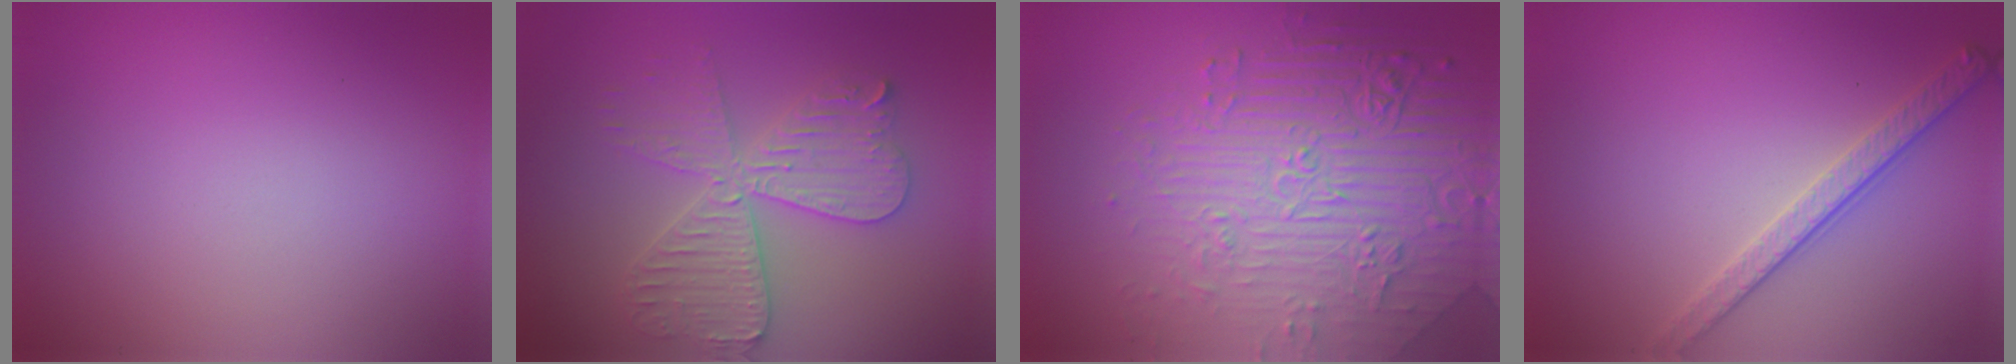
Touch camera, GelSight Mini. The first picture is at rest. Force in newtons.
{"total": 5.7, "press": 5.6, "slide": 0.7}
{"total": 8.5, "press": 5.9, "slide": 6.1}
{"total": 2.8, "press": 2.5, "slide": 1.2}